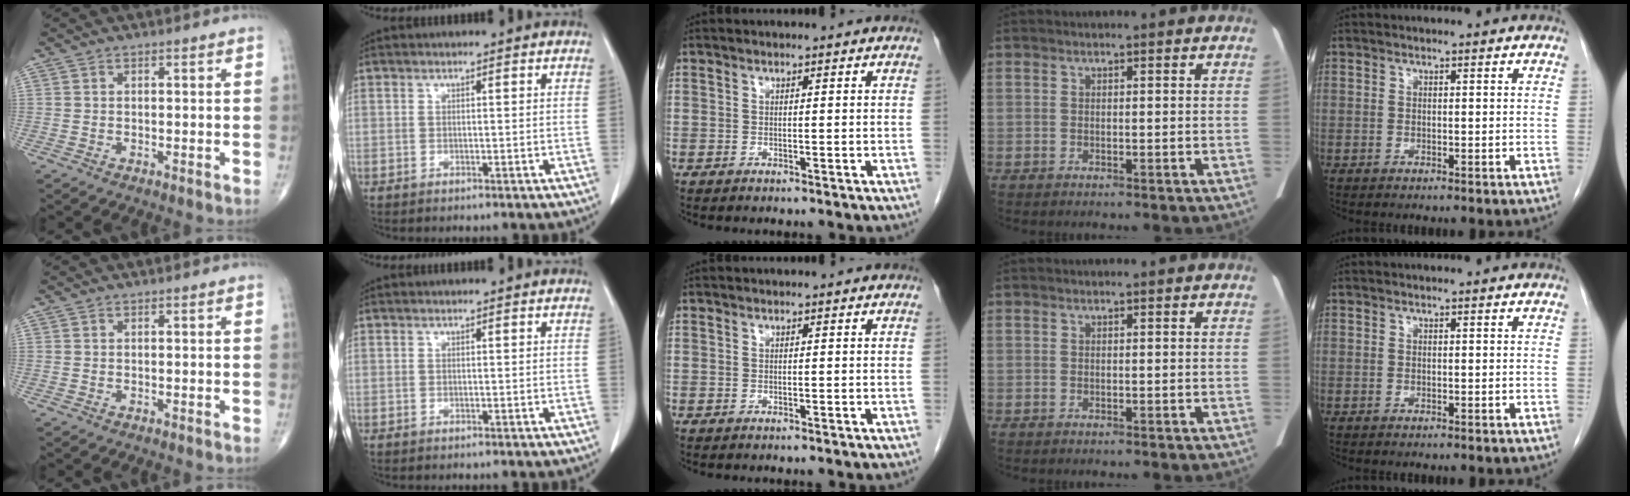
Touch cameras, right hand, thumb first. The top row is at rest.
{}